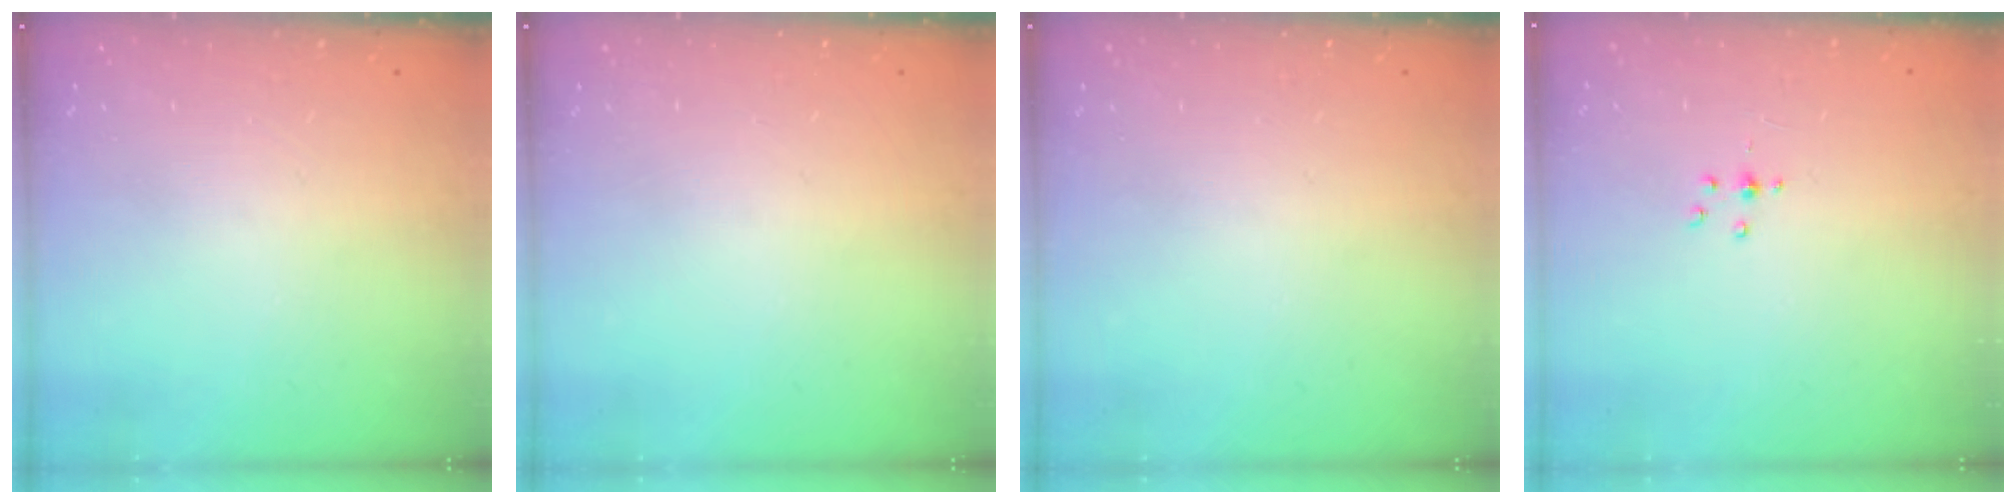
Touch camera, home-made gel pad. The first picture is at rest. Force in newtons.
{"total": 0.0}
{"total": 0.0}
{"total": 2.0, "press": 1.9, "slide": 0.5}